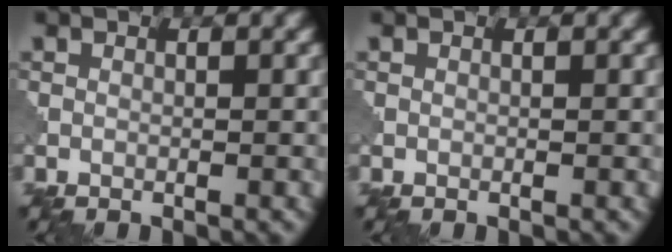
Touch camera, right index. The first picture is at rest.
{"total": 0.0}